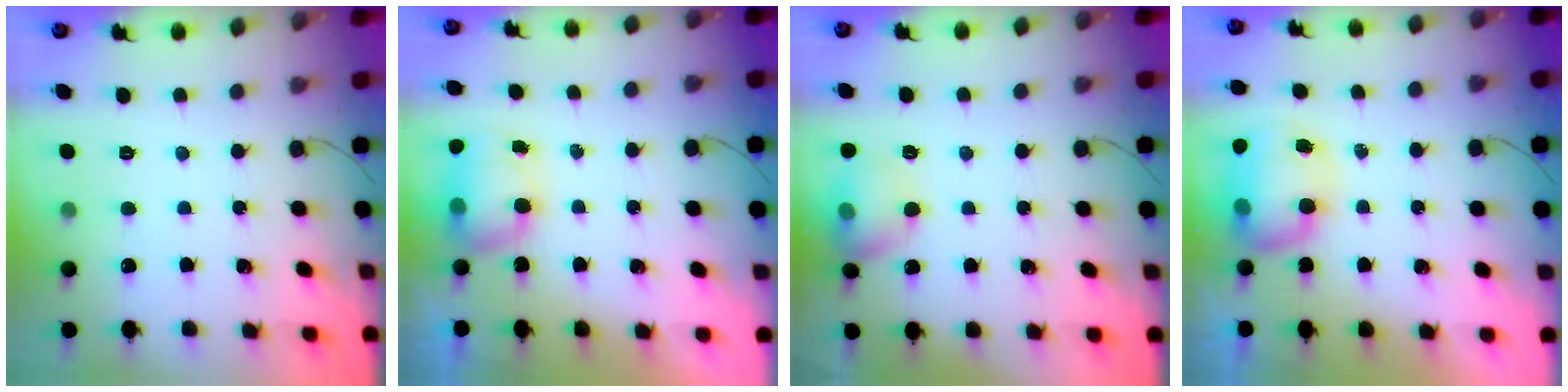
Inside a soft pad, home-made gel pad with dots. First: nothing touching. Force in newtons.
{"total": 7.4, "press": 7.2, "slide": 1.9}
{"total": 10.4, "press": 10.3, "slide": 1.4}
{"total": 9.0, "press": 8.8, "slide": 1.7}